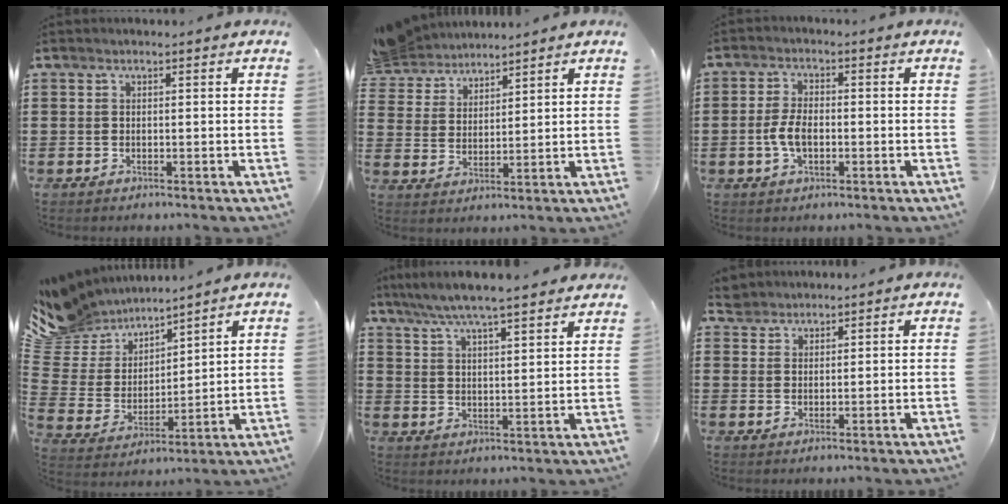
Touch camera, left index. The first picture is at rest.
{"total": 6.0, "force": [5.7, 1.8, 0.2], "torque": [-0.034, -0.021, 0.108]}
{"total": 4.5, "force": [-0.8, 2.2, 3.8], "torque": [-0.096, -0.005, -0.022]}
{"total": 8.6, "force": [7.6, 4.0, -0.2], "torque": [-0.055, -0.057, 0.144]}
{"total": 6.0, "force": [5.4, 0.1, 2.5], "torque": [-0.069, -0.022, 0.095]}
{"total": 2.5, "force": [2.3, 0.9, -0.2], "torque": [-0.005, 0.003, 0.046]}